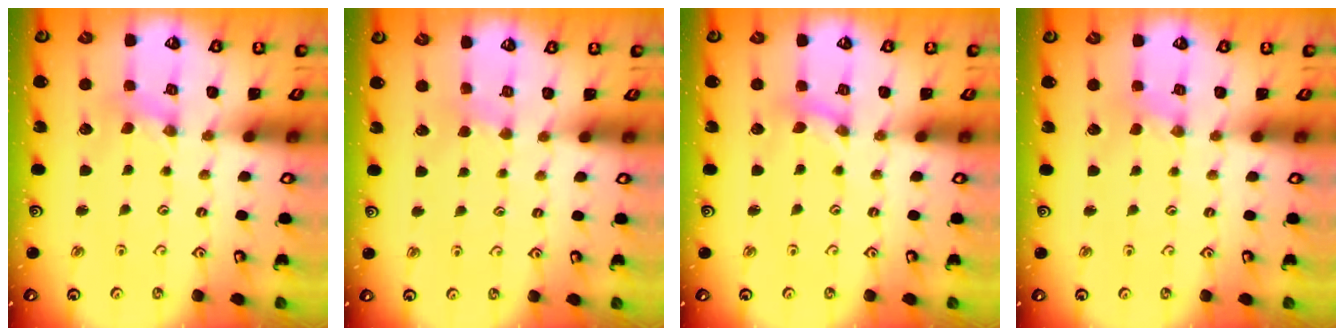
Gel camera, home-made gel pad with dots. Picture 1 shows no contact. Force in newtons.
{"total": 2.2, "press": 2.2, "slide": 0.3}
{"total": 0.0}
{"total": 0.0}